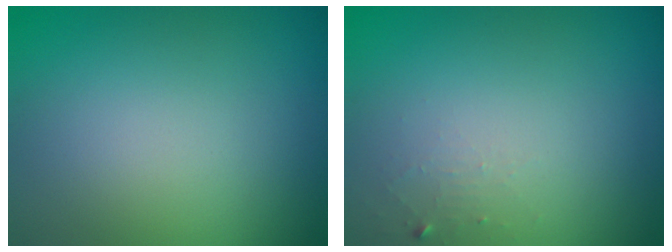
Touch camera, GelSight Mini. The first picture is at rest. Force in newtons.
{"total": 1.0, "press": 1.0, "slide": 0.1}